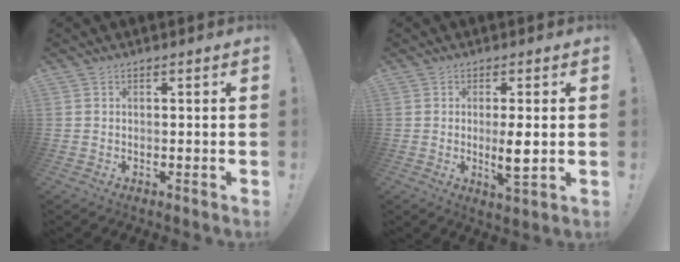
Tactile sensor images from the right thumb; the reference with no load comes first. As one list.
[{"total": 5.6, "force": [0.1, 1.0, 5.5], "torque": [-0.084, -0.013, 0.000]}]